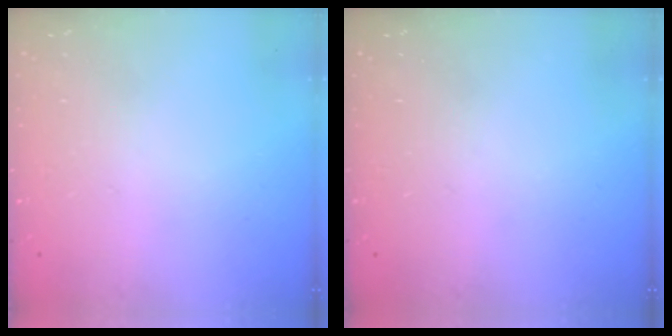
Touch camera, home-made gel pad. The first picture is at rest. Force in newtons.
{"total": 0.0}